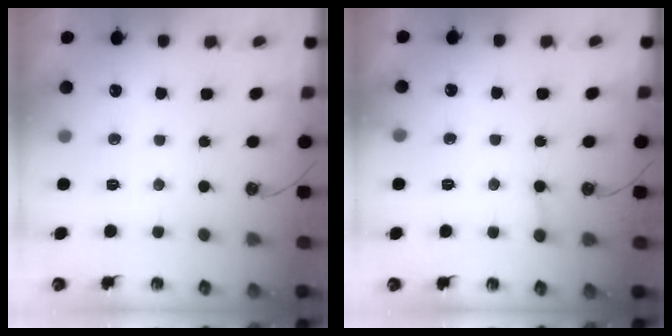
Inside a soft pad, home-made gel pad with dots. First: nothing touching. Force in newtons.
{"total": 7.3, "press": 7.2, "slide": 0.6}